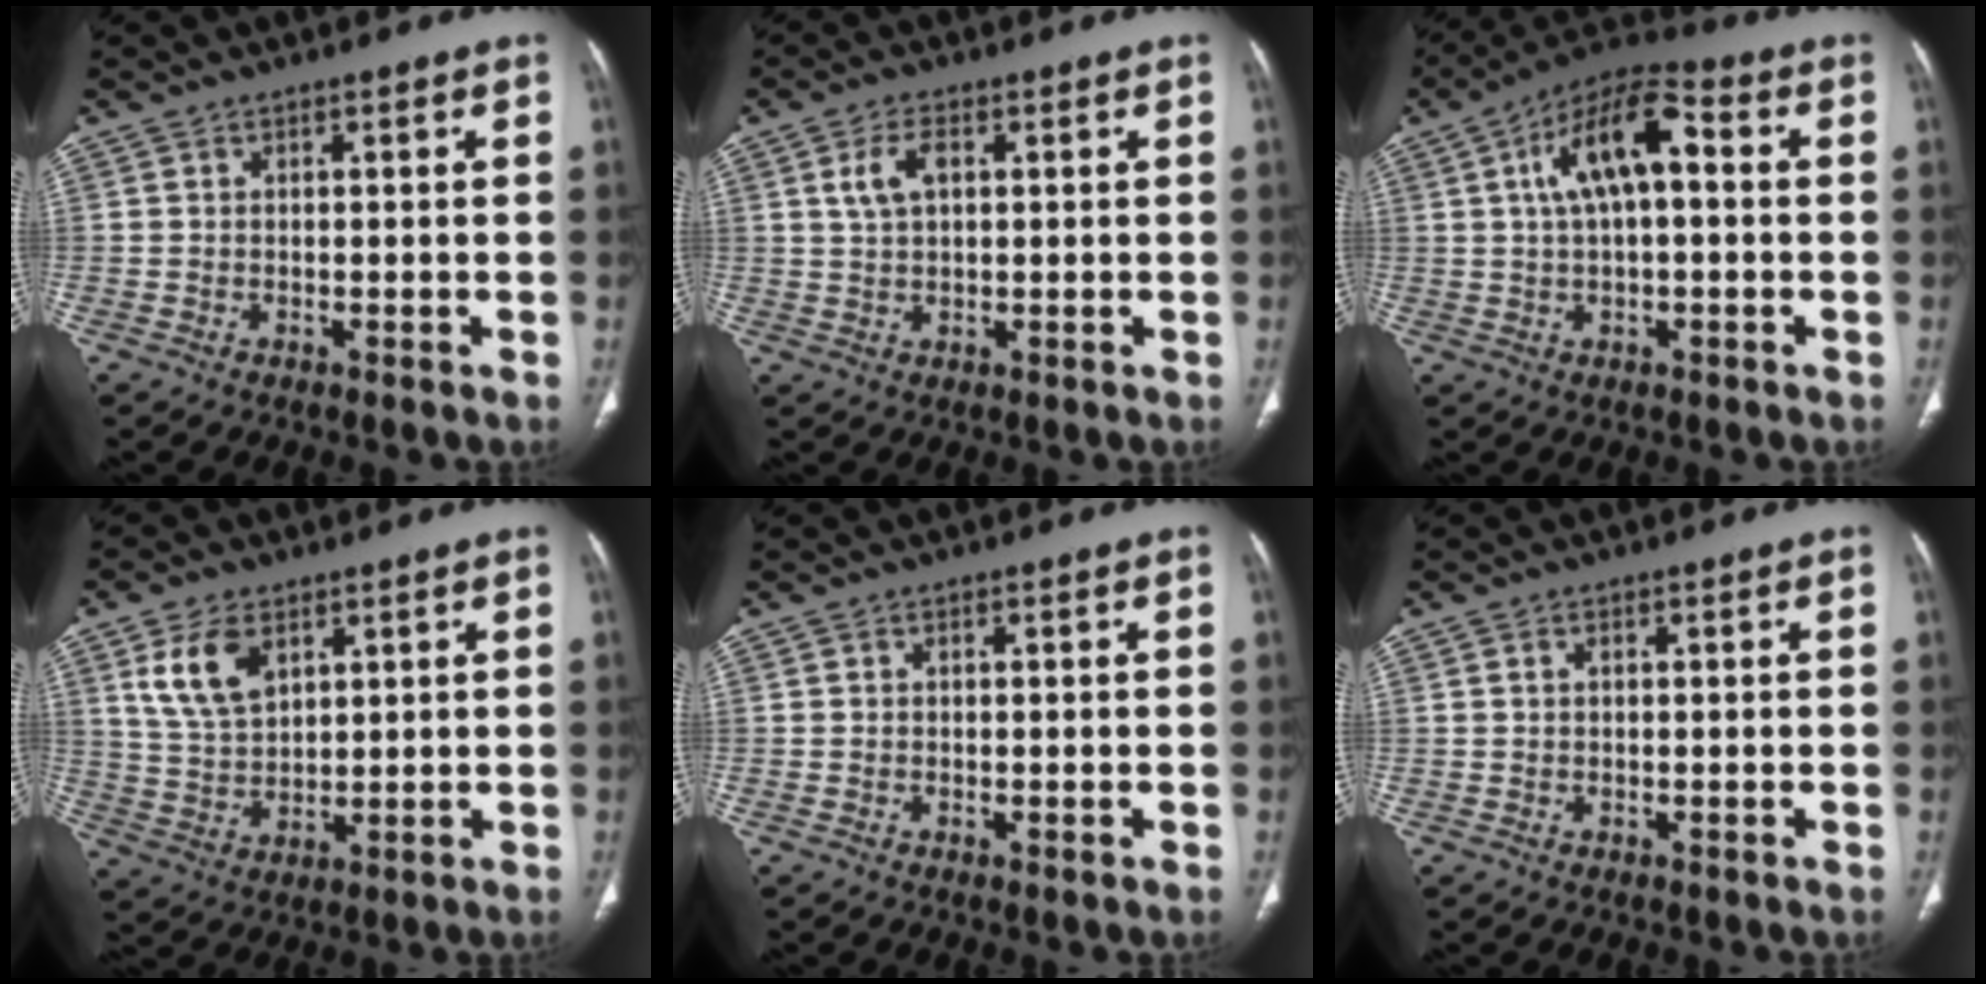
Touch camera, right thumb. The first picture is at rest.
{"total": 4.8, "force": [1.5, 2.6, 3.8], "torque": [-0.079, 0.005, 0.031]}
{"total": 12.4, "force": [2.3, 5.5, 10.8], "torque": [-0.191, 0.033, 0.030]}
{"total": 9.0, "force": [4.3, 5.3, 6.0], "torque": [-0.101, -0.015, 0.092]}
{"total": 0.0}
{"total": 0.6, "force": [0.2, 0.3, 0.4], "torque": [-0.011, 0.004, 0.003]}